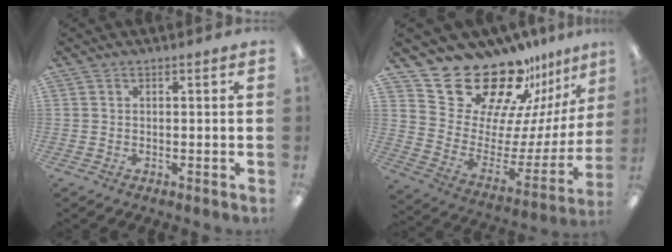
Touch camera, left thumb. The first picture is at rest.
{"total": 24.4, "force": [21.0, 9.6, 7.9], "torque": [-0.125, -0.165, 0.378]}